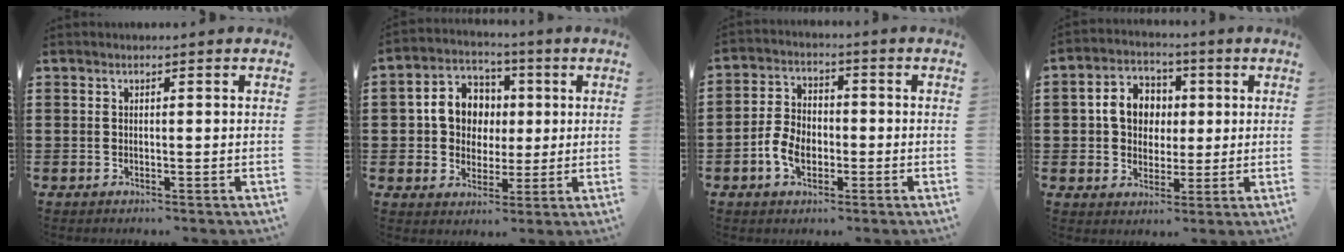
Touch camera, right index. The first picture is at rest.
{"total": 7.6, "force": [0.6, 6.8, 3.3], "torque": [-0.088, 0.020, 0.007]}
{"total": 5.5, "force": [-2.1, 3.7, 3.4], "torque": [-0.085, 0.005, -0.043]}
{"total": 6.9, "force": [0.7, 6.0, 3.3], "torque": [-0.078, 0.018, 0.009]}